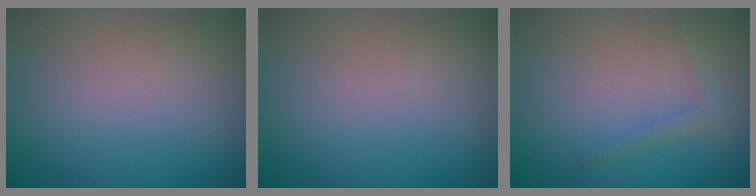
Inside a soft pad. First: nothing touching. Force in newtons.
{"total": 0.0}
{"total": 1.4, "press": 1.4, "slide": 0.1}